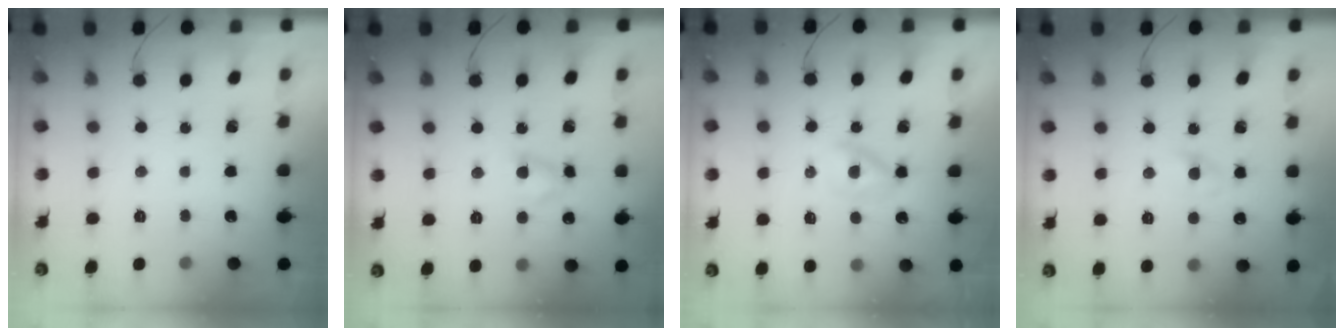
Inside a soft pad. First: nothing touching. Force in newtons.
{"total": 3.4, "press": 3.1, "slide": 1.2}
{"total": 2.4, "press": 2.2, "slide": 1.0}
{"total": 2.4, "press": 2.2, "slide": 1.1}